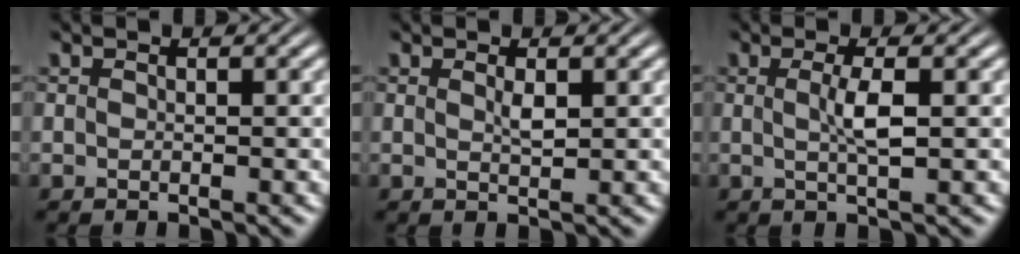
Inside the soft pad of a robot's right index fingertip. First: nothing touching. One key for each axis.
{"total": 1.2, "fx": 0.7, "fy": -0.4, "fz": 1.0, "tx": -0.015, "ty": -0.011, "tz": 0.015}
{"total": 2.3, "fx": 0.3, "fy": -0.3, "fz": 2.2, "tx": -0.043, "ty": -0.009, "tz": 0.009}